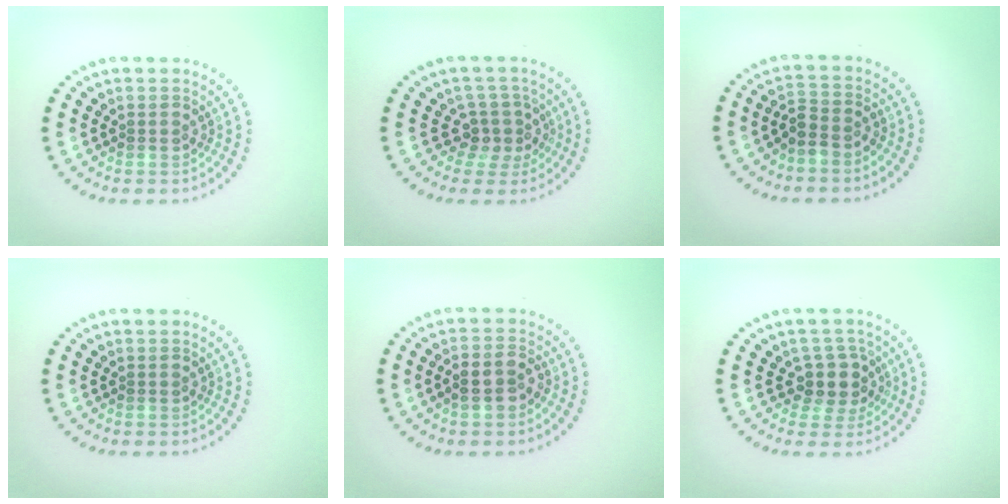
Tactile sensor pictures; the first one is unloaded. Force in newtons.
{"total": 2.7, "press": 2.0, "slide": 1.8}
{"total": 2.1, "press": 1.6, "slide": 1.4}
{"total": 0.0}
{"total": 2.6, "press": 2.5, "slide": 0.8}
{"total": 2.7, "press": 2.2, "slide": 1.6}